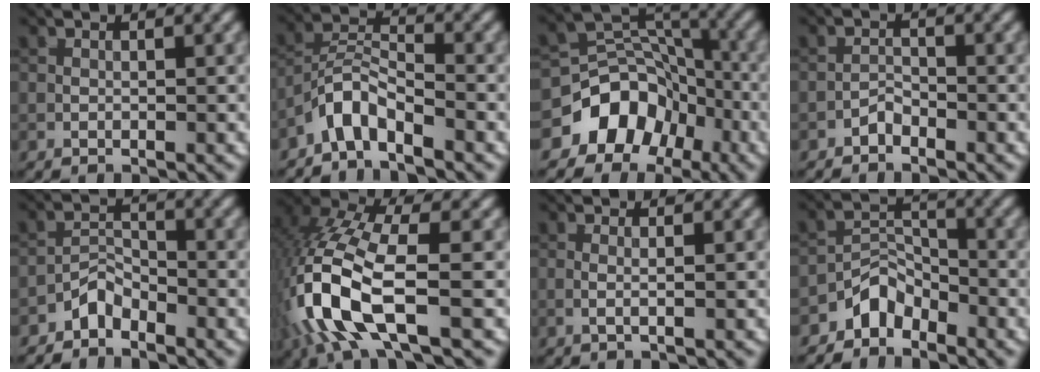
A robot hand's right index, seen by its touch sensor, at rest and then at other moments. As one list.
[{"total": 3.6, "force": [-3.0, 1.0, 1.8], "torque": [-0.034, 0.013, -0.065]}, {"total": 7.1, "force": [-3.8, 5.5, 2.5], "torque": [-0.022, 0.005, -0.076]}, {"total": 1.1, "force": [-1.0, 0.4, 0.2], "torque": [-0.003, 0.007, -0.021]}, {"total": 2.2, "force": [-1.9, 0.8, 0.6], "torque": [-0.008, 0.013, -0.040]}, {"total": 10.2, "force": [-3.3, 4.3, 8.6], "torque": [-0.201, 0.000, -0.069]}, {"total": 1.1, "force": [0.0, 0.3, 1.1], "torque": [-0.018, 0.001, -0.005]}, {"total": 2.9, "force": [-2.4, 1.5, 0.7], "torque": [-0.006, 0.016, -0.046]}]